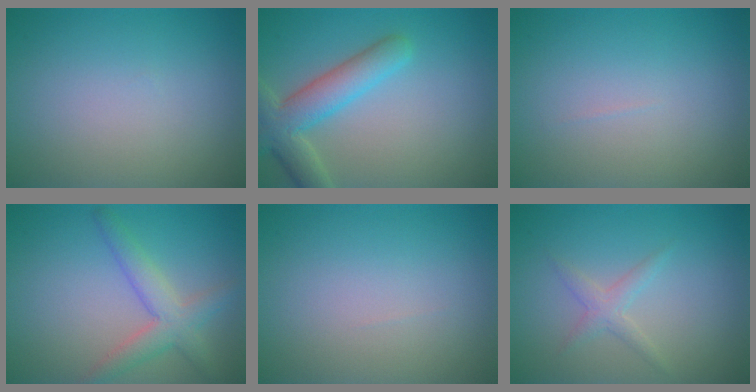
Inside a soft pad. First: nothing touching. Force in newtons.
{"total": 5.3, "press": 5.3, "slide": 0.4}
{"total": 0.0}
{"total": 3.6, "press": 3.6, "slide": 0.1}
{"total": 0.0}
{"total": 1.5, "press": 1.5, "slide": 0.1}